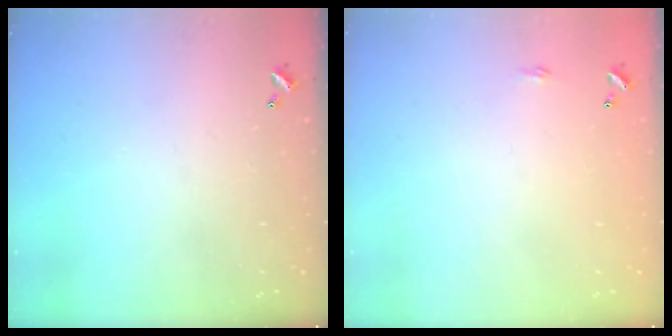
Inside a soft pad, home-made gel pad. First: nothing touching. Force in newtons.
{"total": 2.2, "press": 2.1, "slide": 0.4}